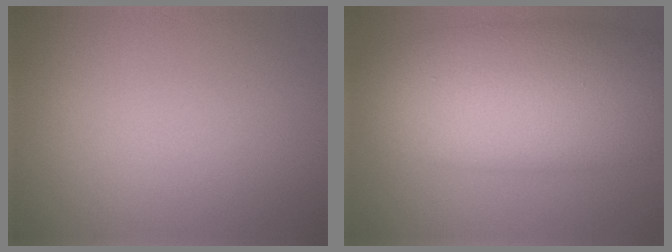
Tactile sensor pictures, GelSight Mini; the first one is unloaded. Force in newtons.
{"total": 12.5, "press": 12.5, "slide": 0.2}